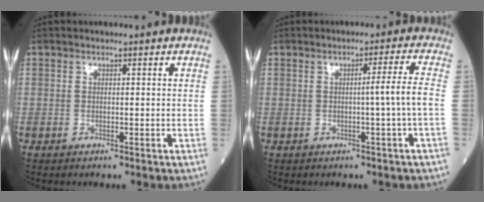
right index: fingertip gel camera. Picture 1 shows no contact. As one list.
[{"total": 3.7, "force": [-0.7, -1.4, 3.3], "torque": [-0.051, 0.005, -0.010]}]